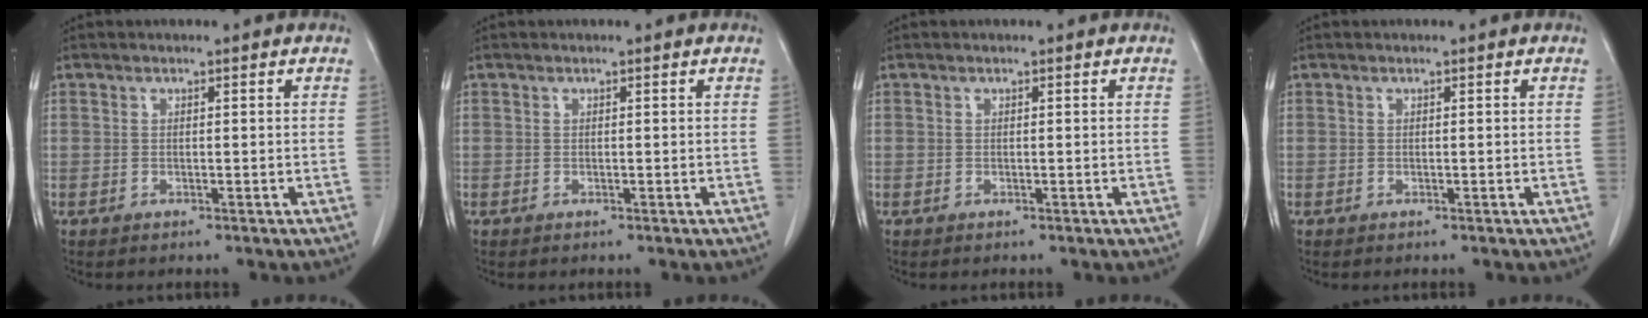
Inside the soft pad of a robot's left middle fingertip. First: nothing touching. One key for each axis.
{"total": 0.0}
{"total": 0.0}
{"total": 0.0}